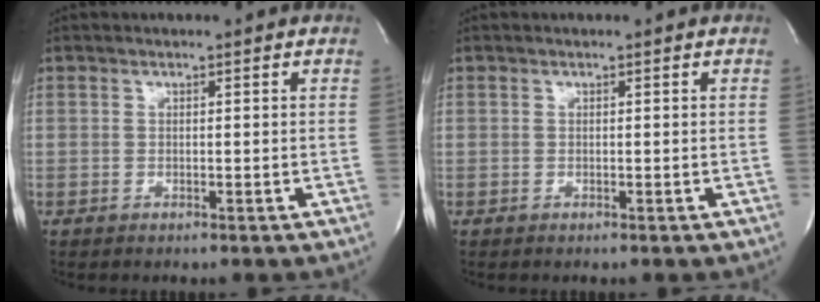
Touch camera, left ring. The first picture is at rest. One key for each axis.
{"total": 0.0}